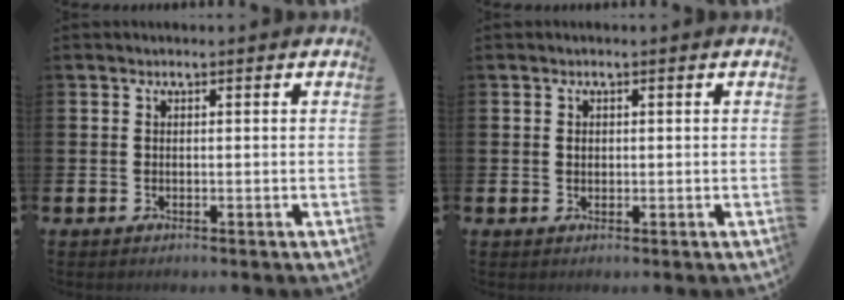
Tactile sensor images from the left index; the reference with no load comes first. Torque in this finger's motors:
{"motor_torque": [0.37, -0.11, 0.00, 0.00]}